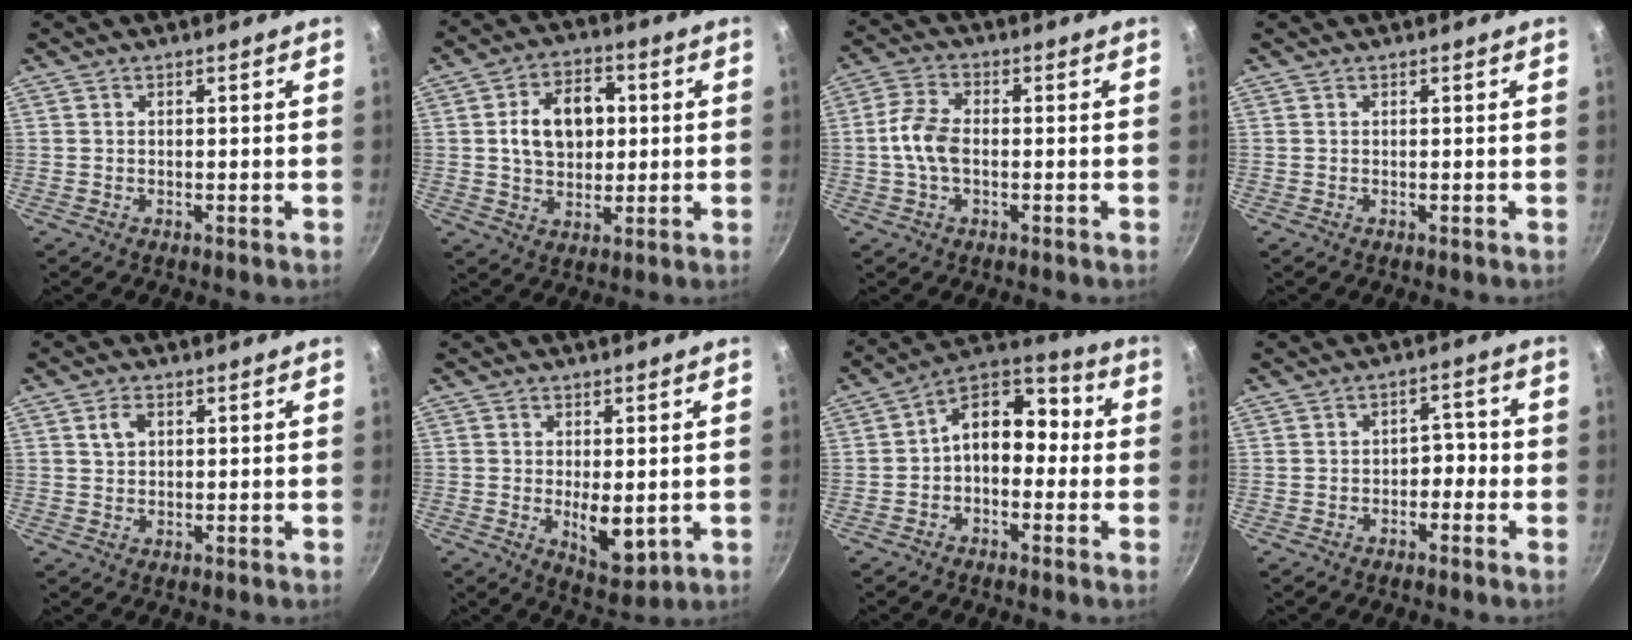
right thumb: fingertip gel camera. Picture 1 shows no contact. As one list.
[{"total": 11.5, "force": [1.6, 7.9, 8.2], "torque": [-0.110, 0.007, 0.026]}, {"total": 7.2, "force": [-0.7, 4.4, 5.7], "torque": [-0.121, 0.018, -0.020]}, {"total": 0.0}, {"total": 2.6, "force": [1.1, 1.8, 1.6], "torque": [-0.026, 0.000, 0.023]}, {"total": 6.9, "force": [-1.1, 3.4, 5.9], "torque": [-0.075, -0.016, -0.006]}, {"total": 12.4, "force": [-0.4, 8.2, 9.3], "torque": [-0.102, 0.047, -0.026]}, {"total": 4.2, "force": [-1.5, 2.9, 2.6], "torque": [-0.014, 0.027, -0.032]}]